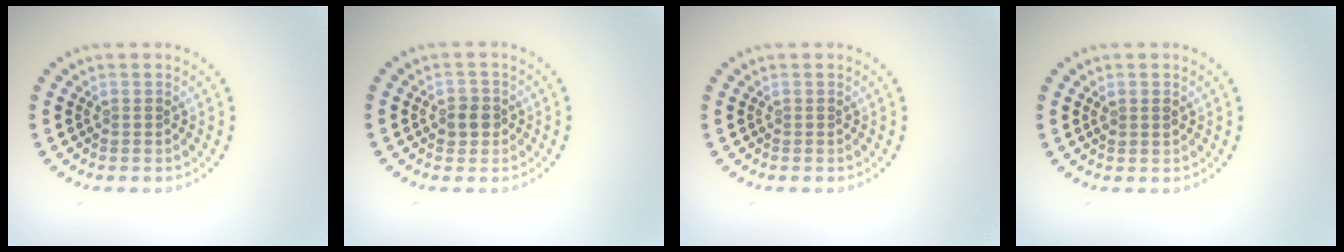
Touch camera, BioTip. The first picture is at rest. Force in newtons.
{"total": 1.8, "press": 1.7, "slide": 0.6}
{"total": 0.0}
{"total": 0.9, "press": 0.8, "slide": 0.2}